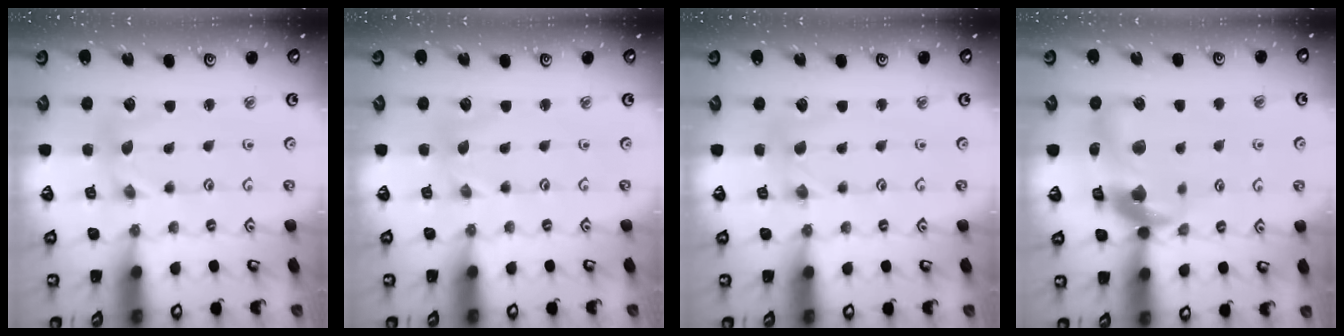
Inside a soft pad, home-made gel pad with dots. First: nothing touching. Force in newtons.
{"total": 0.0}
{"total": 1.6, "press": 1.5, "slide": 0.3}
{"total": 16.6, "press": 16.5, "slide": 2.2}